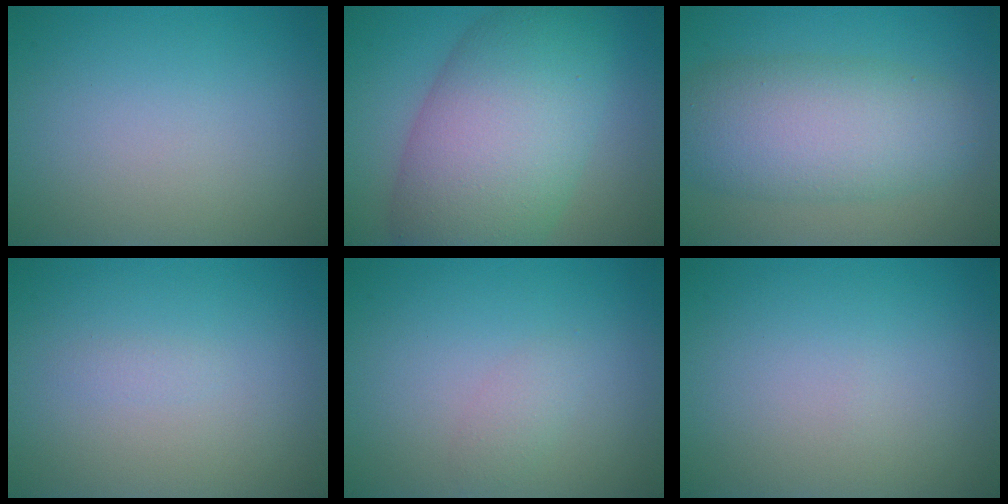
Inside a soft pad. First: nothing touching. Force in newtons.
{"total": 11.8, "press": 11.8, "slide": 0.4}
{"total": 7.7, "press": 7.7, "slide": 0.2}
{"total": 0.6, "press": 0.6, "slide": 0.1}
{"total": 1.1, "press": 1.1, "slide": 0.1}
{"total": 0.0}